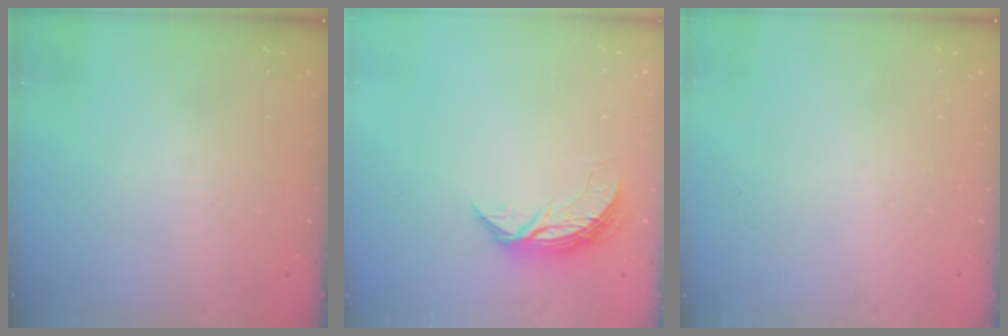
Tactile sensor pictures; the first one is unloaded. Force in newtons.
{"total": 7.1, "press": 7.1, "slide": 0.4}
{"total": 0.0}